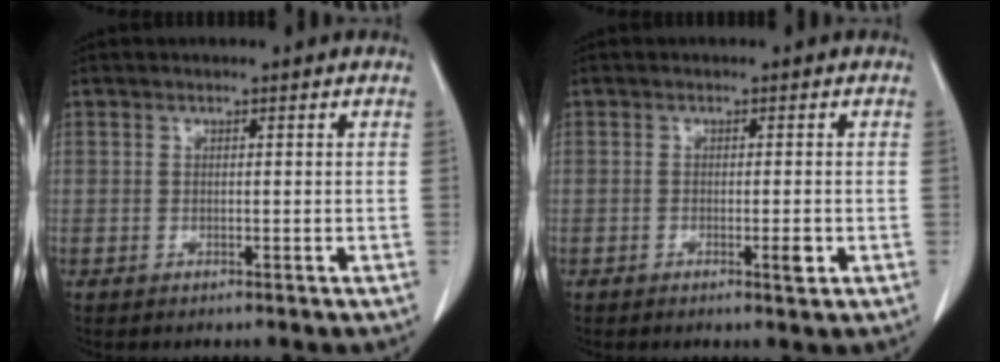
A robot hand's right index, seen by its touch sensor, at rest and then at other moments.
{"total": 1.8, "force": [-0.6, 0.3, 1.6], "torque": [-0.024, -0.003, -0.008]}